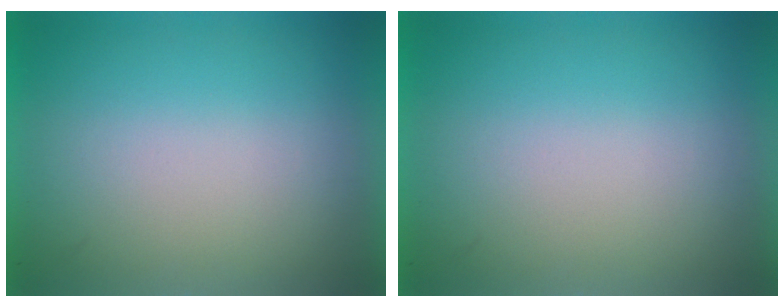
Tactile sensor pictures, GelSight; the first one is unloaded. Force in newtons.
{"total": 0.0}